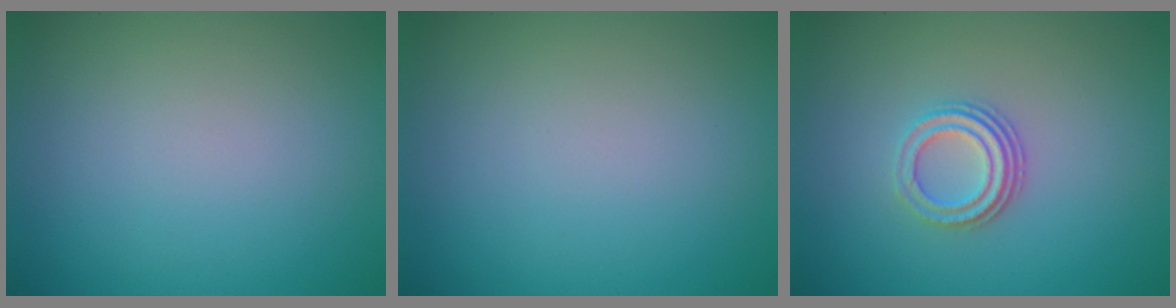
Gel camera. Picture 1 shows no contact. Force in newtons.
{"total": 0.0}
{"total": 2.9, "press": 2.2, "slide": 2.0}